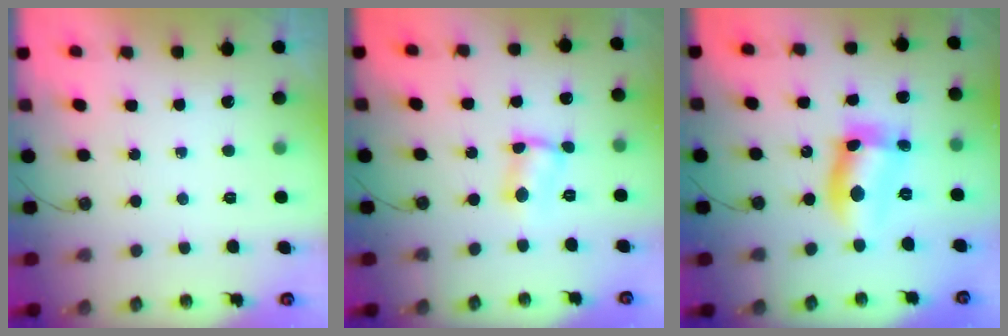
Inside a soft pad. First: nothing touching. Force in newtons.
{"total": 3.1, "press": 3.1, "slide": 0.1}
{"total": 10.9, "press": 10.9, "slide": 0.7}